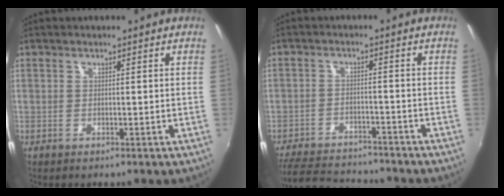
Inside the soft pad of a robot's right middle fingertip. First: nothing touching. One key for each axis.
{"total": 12.6, "fx": -11.4, "fy": 3.5, "fz": 4.0, "tx": -0.106, "ty": 0.001, "tz": -0.177}